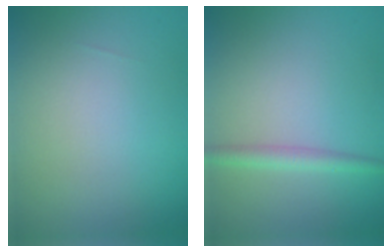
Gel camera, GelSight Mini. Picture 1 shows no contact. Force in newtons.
{"total": 1.9, "press": 1.8, "slide": 0.1}